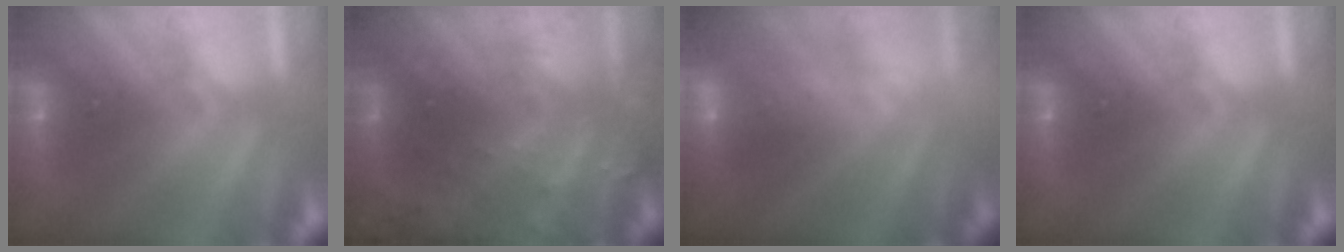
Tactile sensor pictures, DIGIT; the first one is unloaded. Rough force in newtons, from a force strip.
{"total": 8.0}
{"total": 2.6}
{"total": 0.0}